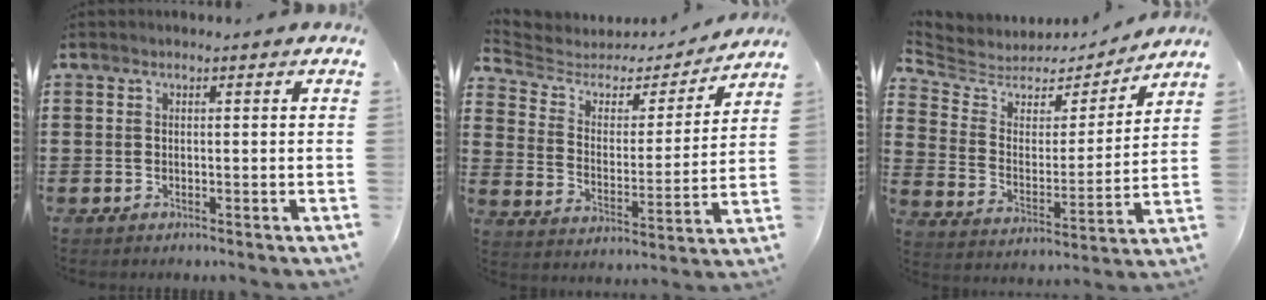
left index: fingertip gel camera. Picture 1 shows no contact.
{"total": 4.2, "force": [3.4, 2.3, 1.1], "torque": [-0.049, -0.022, 0.050]}
{"total": 5.0, "force": [4.4, 2.2, 0.5], "torque": [-0.046, -0.031, 0.071]}